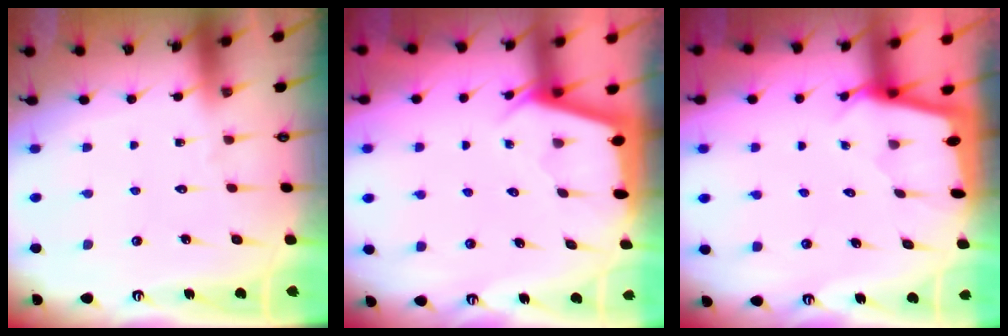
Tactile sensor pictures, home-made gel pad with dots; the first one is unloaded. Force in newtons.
{"total": 2.3, "press": 2.3, "slide": 0.3}
{"total": 1.6, "press": 1.6, "slide": 0.2}